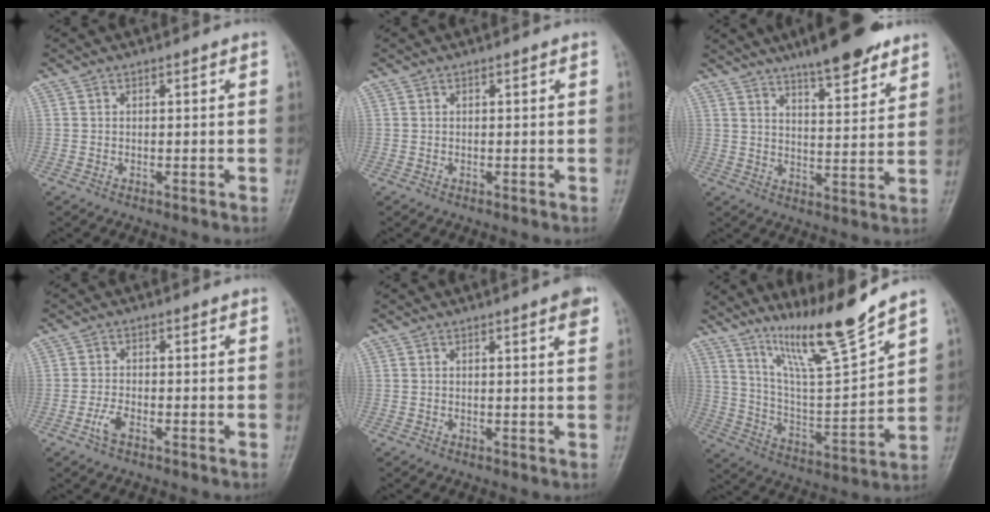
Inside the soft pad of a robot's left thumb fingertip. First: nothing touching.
{"total": 0.0}
{"total": 12.2, "force": [8.9, 3.0, 7.8], "torque": [-0.094, -0.049, 0.137]}
{"total": 2.6, "force": [-1.4, 1.1, 1.9], "torque": [-0.047, 0.009, -0.028]}
{"total": 3.0, "force": [1.7, 0.2, 2.4], "torque": [-0.029, -0.006, 0.019]}
{"total": 15.4, "force": [12.3, 0.2, 9.3], "torque": [-0.147, -0.081, 0.227]}